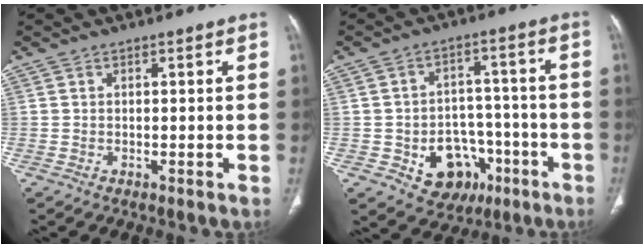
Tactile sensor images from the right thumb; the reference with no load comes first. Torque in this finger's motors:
{"motor_torque": [4.08, 0.92, 0.40, -0.89, 0.00]}